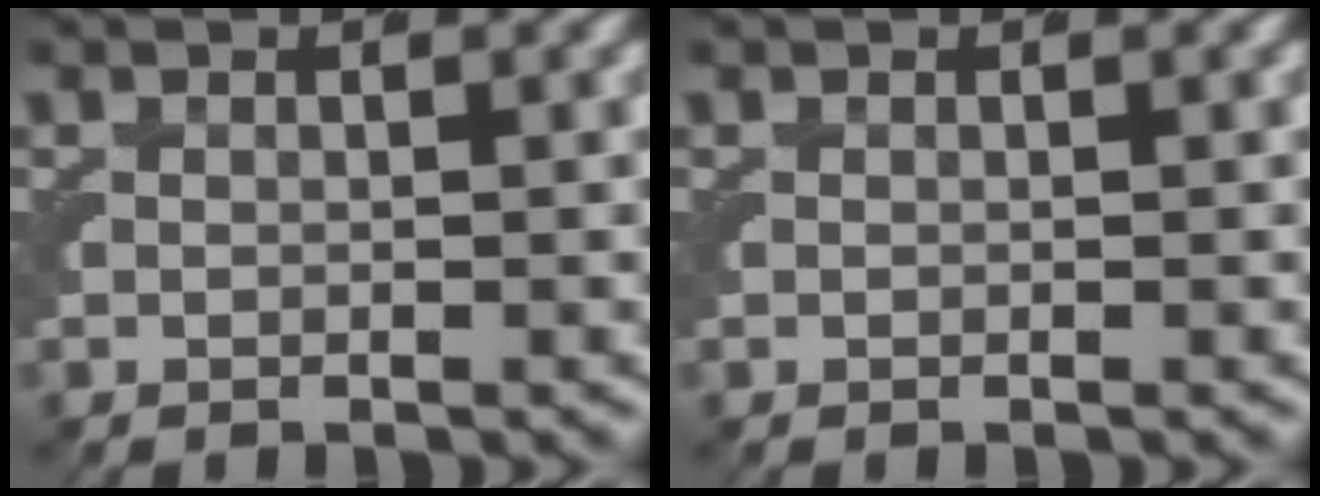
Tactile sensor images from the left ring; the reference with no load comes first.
{"total": 0.0}